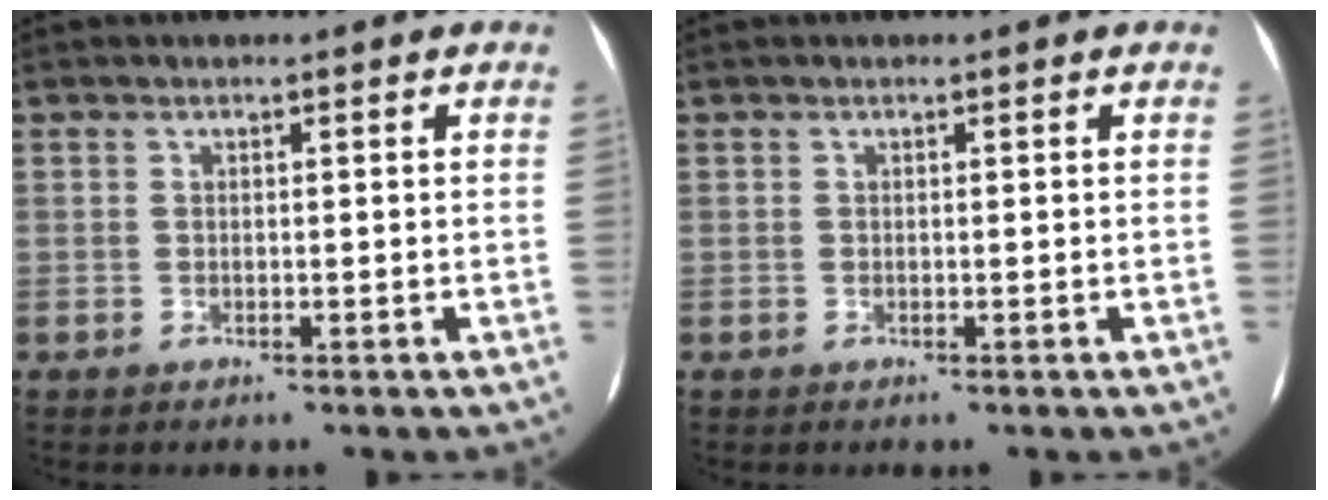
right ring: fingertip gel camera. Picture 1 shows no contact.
{"total": 0.0}